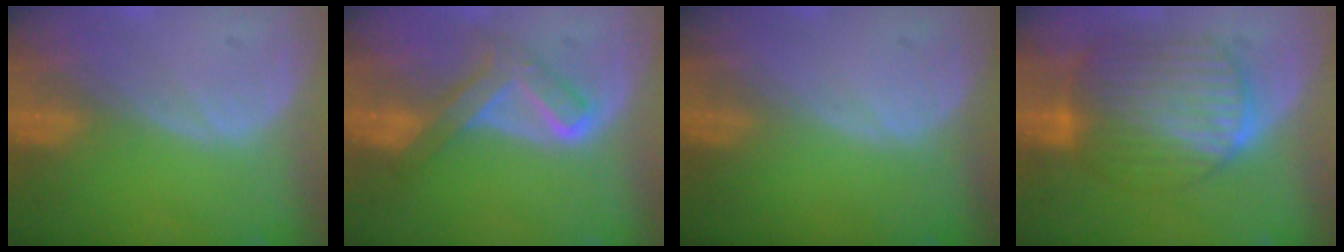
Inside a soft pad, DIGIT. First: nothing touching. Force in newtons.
{"total": 5.7, "press": 5.6, "slide": 1.2}
{"total": 0.0}
{"total": 9.7, "press": 9.7, "slide": 0.6}